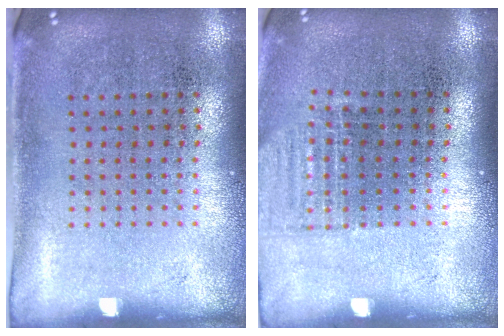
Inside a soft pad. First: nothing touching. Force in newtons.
{"total": 0.9, "press": 0.9, "slide": 0.3}